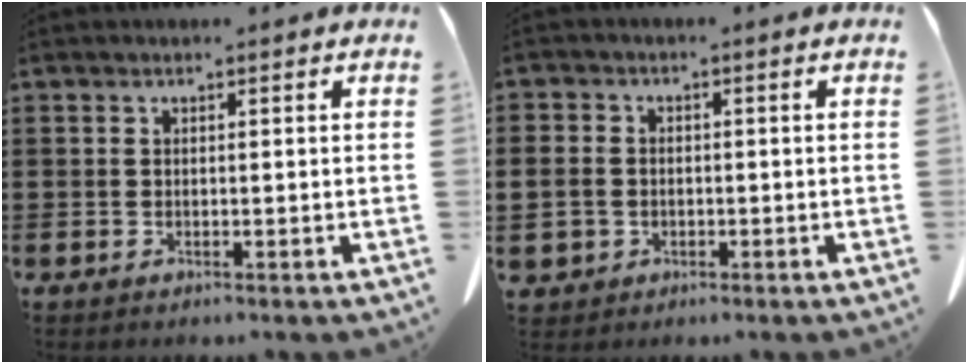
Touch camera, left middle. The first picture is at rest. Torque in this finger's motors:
{"motor_torque": [1.42, 0.72, 0.63, 0.21]}